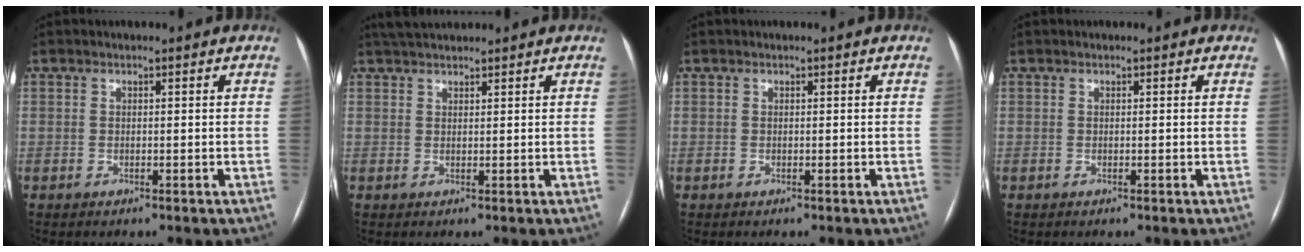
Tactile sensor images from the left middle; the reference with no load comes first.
{"total": 3.8, "force": [3.5, 0.7, 1.4], "torque": [-0.025, 0.029, 0.063]}
{"total": 0.0}
{"total": 0.0}